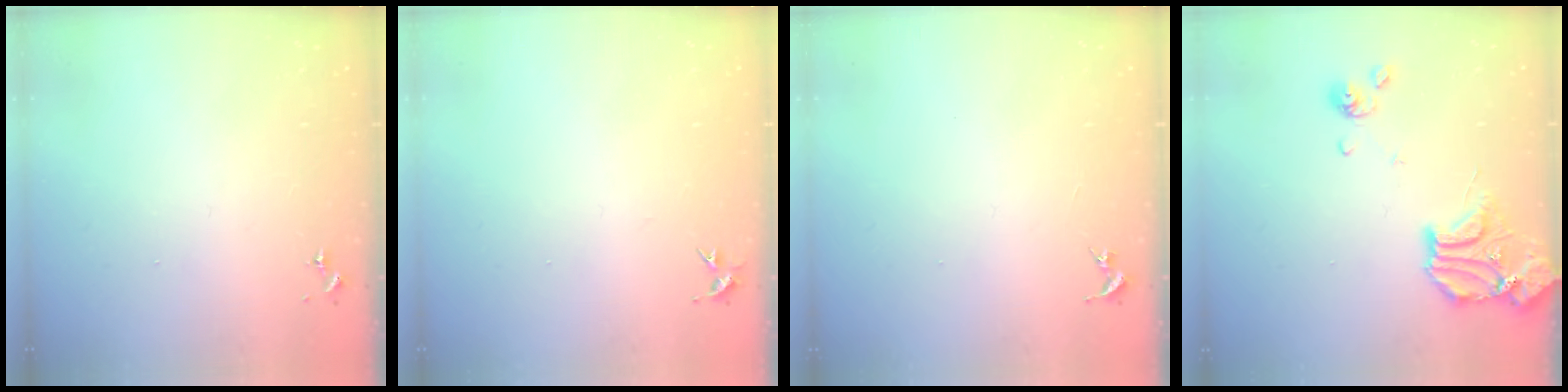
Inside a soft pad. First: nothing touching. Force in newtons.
{"total": 3.6, "press": 3.5, "slide": 0.4}
{"total": 0.0}
{"total": 14.9, "press": 14.7, "slide": 2.2}